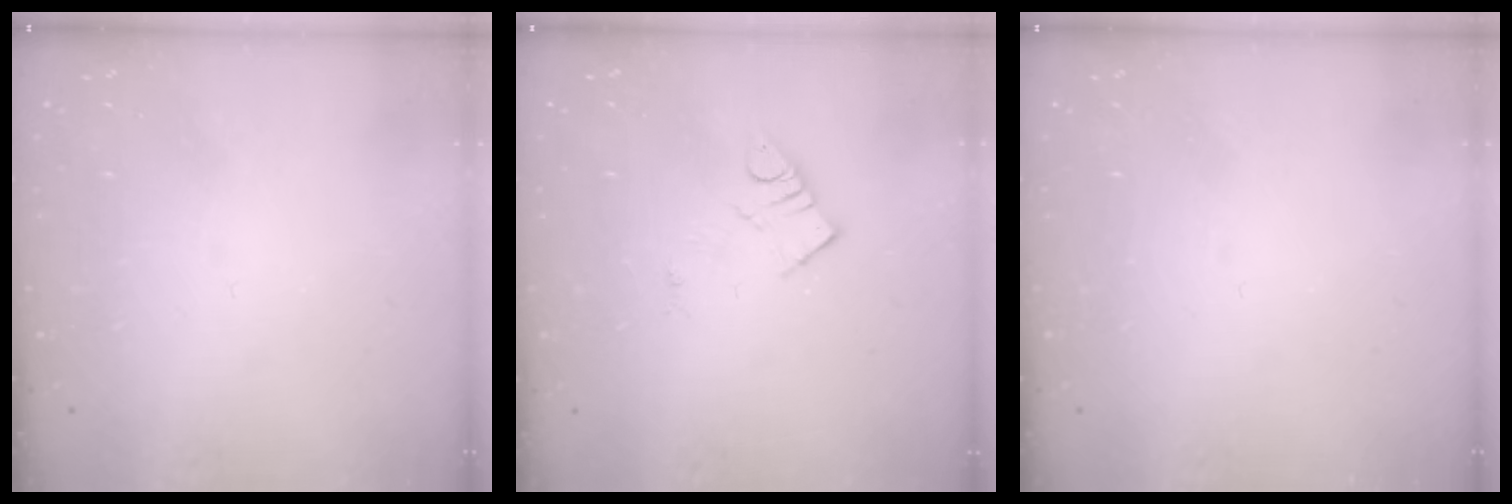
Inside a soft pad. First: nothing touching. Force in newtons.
{"total": 3.7, "press": 3.7, "slide": 0.5}
{"total": 0.0}